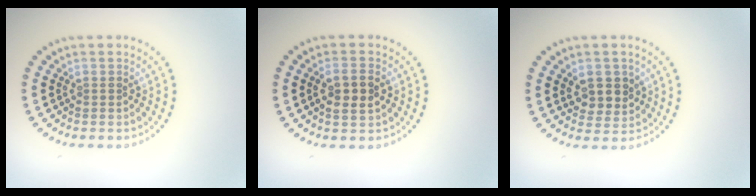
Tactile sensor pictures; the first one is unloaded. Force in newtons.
{"total": 2.7, "press": 2.7, "slide": 0.6}
{"total": 2.9, "press": 2.7, "slide": 0.9}